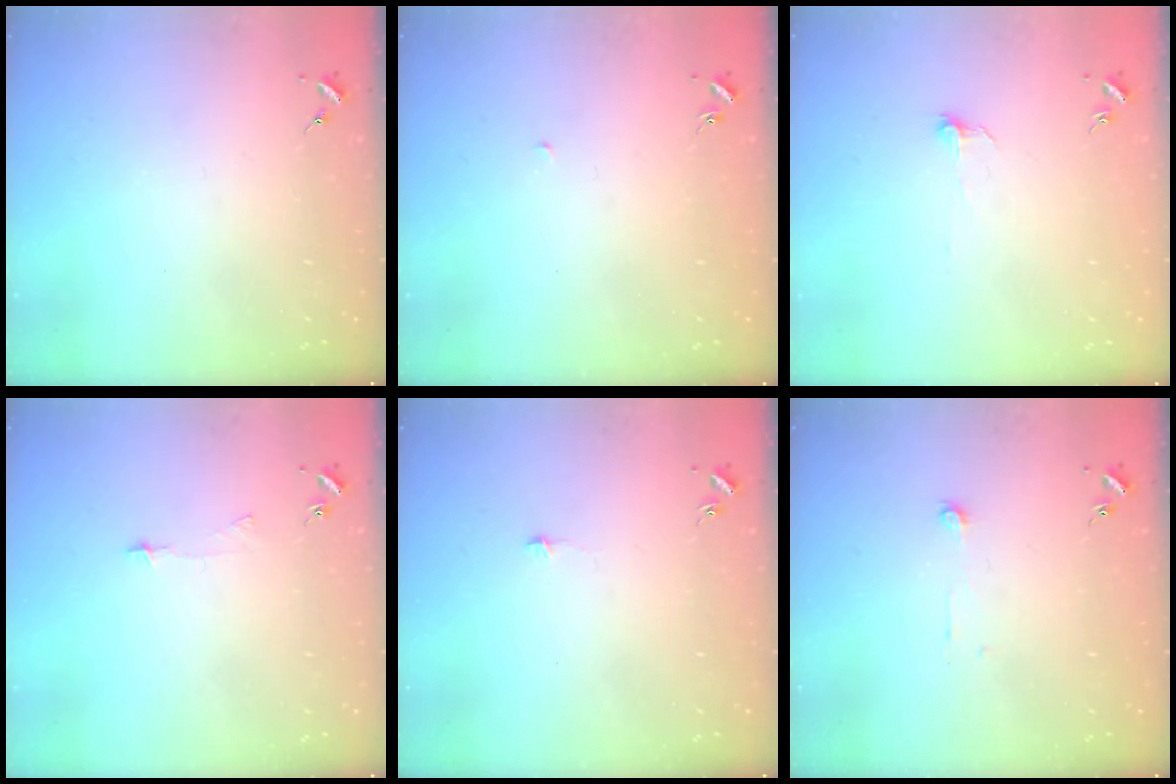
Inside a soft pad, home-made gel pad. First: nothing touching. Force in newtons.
{"total": 1.6, "press": 1.6, "slide": 0.1}
{"total": 3.9, "press": 3.9, "slide": 0.3}
{"total": 3.3, "press": 3.3, "slide": 0.2}
{"total": 3.2, "press": 3.1, "slide": 0.3}
{"total": 3.8, "press": 3.8, "slide": 0.3}